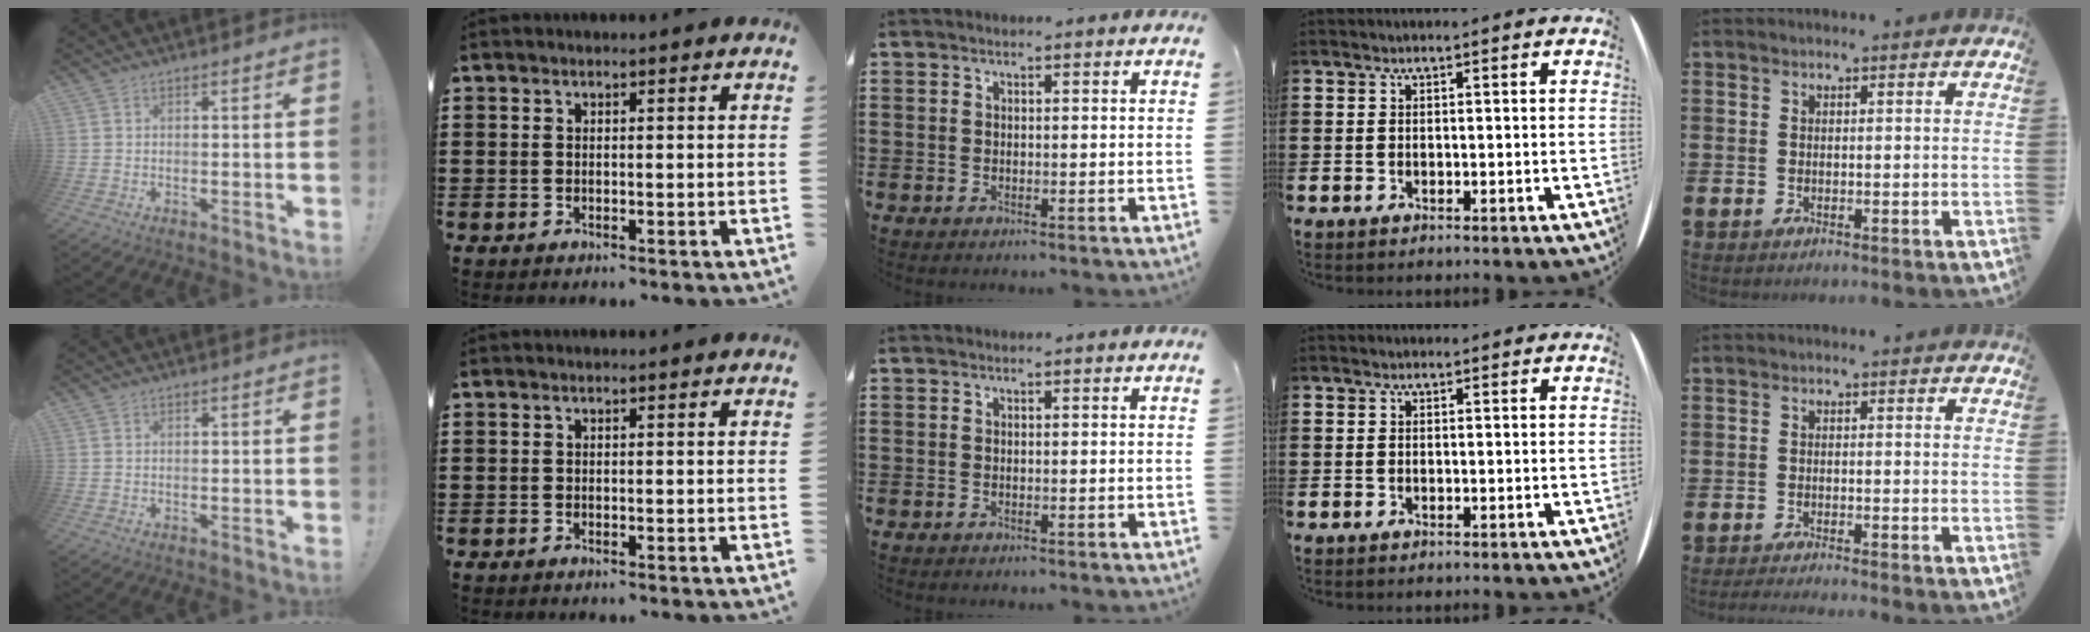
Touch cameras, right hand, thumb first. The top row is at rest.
{"little": {"total": 1.1, "force": [-1.0, -0.2, 0.4], "torque": [-0.005, -0.001, -0.020]}}